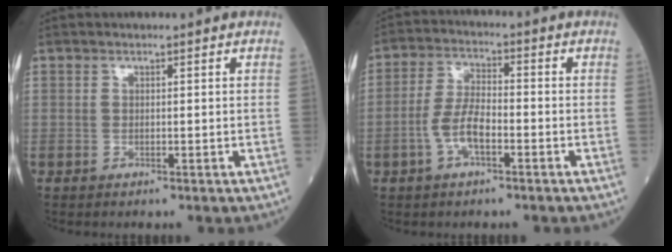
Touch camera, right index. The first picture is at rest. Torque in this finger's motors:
{"motor_torque": [0.55, -0.17, 0.23, 0.05]}